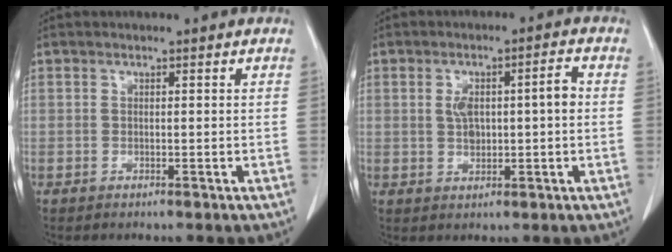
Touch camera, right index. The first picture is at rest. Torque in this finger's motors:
{"motor_torque": [0.19, -0.01, 0.13, 0.05]}